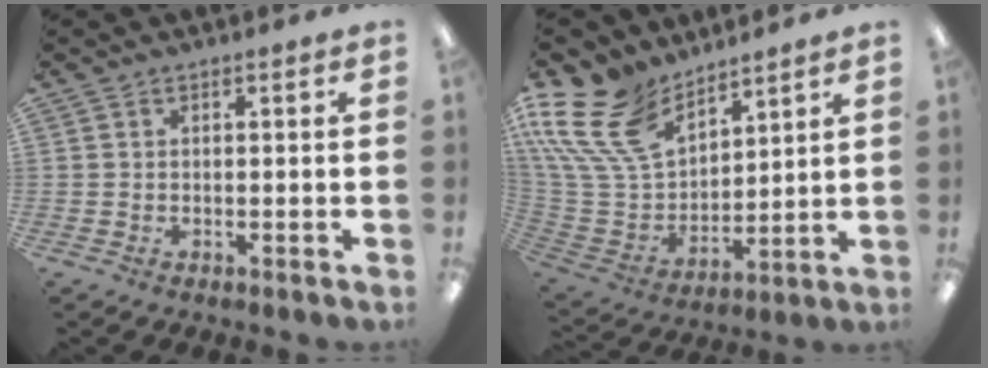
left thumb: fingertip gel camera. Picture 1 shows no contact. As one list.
[{"total": 20.1, "force": [12.0, 12.3, 10.5], "torque": [-0.265, -0.064, 0.224]}]